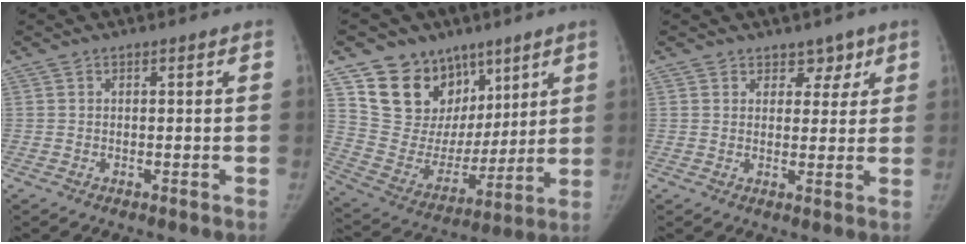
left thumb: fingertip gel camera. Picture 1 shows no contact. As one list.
[{"total": 18.9, "force": [10.6, 14.1, 6.9], "torque": [-0.069, -0.038, 0.201]}, {"total": 3.8, "force": [2.5, 2.7, 0.7], "torque": [0.022, -0.012, 0.031]}]